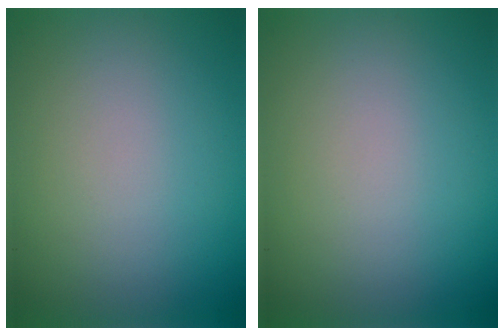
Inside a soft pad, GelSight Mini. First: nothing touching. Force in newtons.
{"total": 0.0}